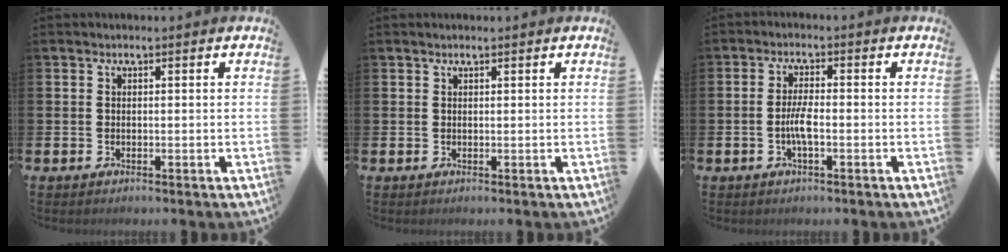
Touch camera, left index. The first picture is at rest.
{"total": 0.6, "force": [0.6, 0.1, 0.1], "torque": [-0.001, 0.001, 0.010]}
{"total": 2.9, "force": [-0.8, 0.7, 2.7], "torque": [-0.063, 0.003, -0.016]}